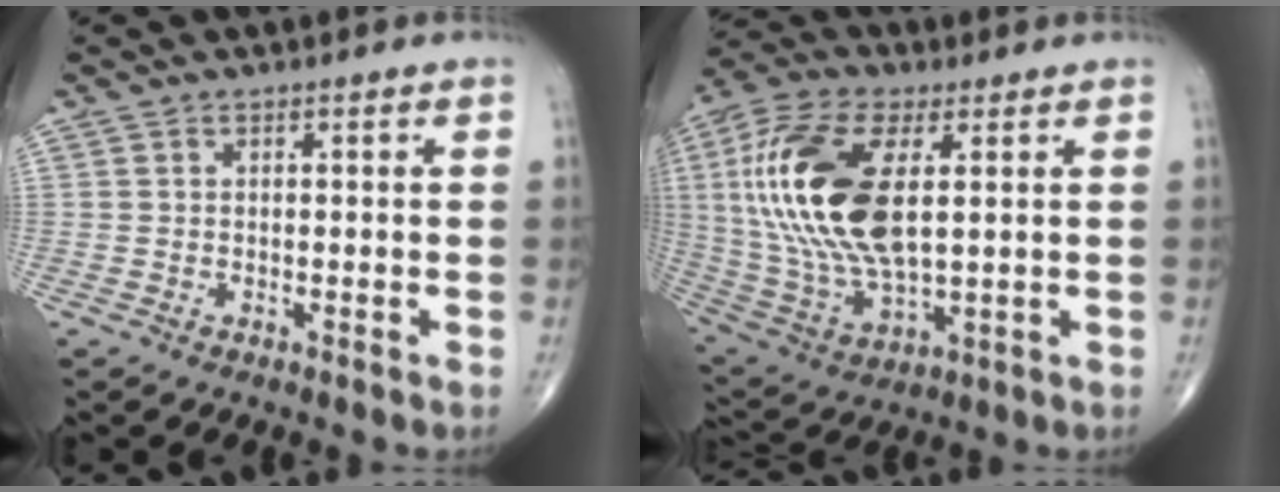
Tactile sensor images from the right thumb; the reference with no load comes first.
{"total": 22.5, "force": [3.9, 10.8, 19.4], "torque": [-0.414, -0.011, 0.072]}